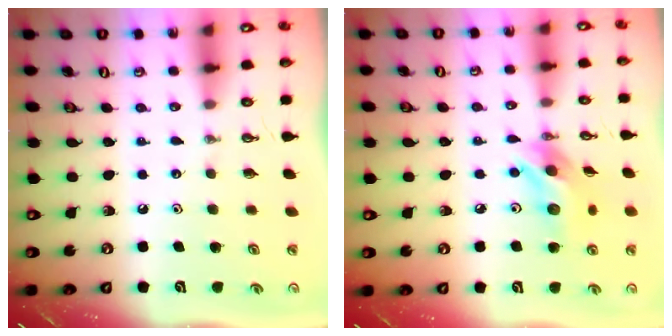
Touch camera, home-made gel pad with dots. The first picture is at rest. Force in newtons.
{"total": 12.3, "press": 12.3, "slide": 0.7}